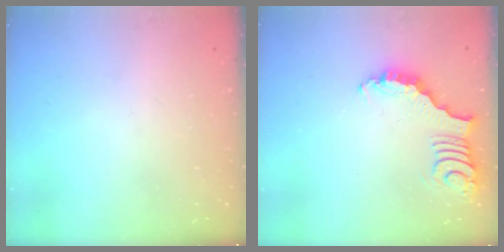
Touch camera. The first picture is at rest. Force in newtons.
{"total": 3.4, "press": 3.3, "slide": 0.7}